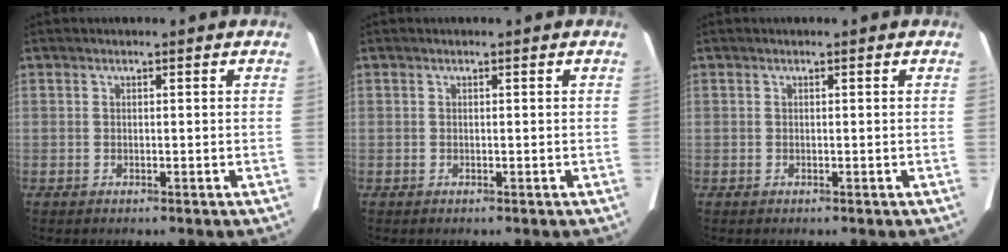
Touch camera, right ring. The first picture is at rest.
{"total": 0.0}
{"total": 0.0}